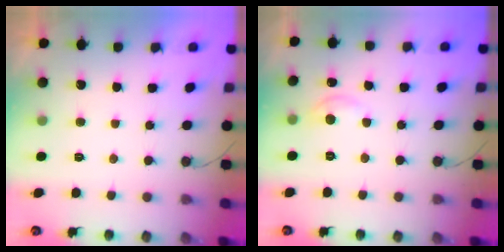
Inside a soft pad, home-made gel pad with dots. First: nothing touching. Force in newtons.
{"total": 3.0, "press": 3.0, "slide": 0.4}